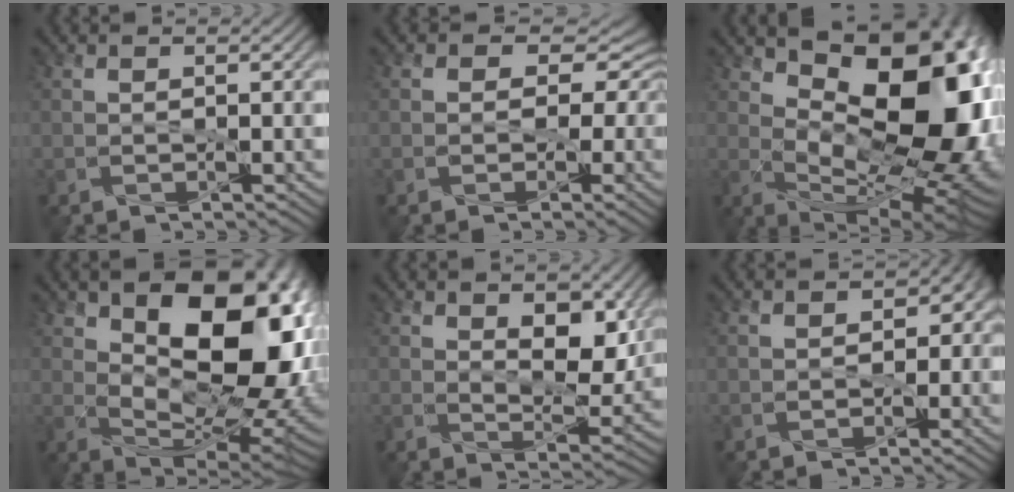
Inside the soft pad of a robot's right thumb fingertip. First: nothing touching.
{"total": 5.5, "force": [0.2, 4.6, 2.8], "torque": [-0.027, 0.009, -0.010]}
{"total": 17.2, "force": [4.4, 9.5, 13.6], "torque": [-0.186, -0.006, 0.079]}
{"total": 20.1, "force": [4.4, 12.0, 15.5], "torque": [-0.201, 0.001, 0.085]}
{"total": 7.3, "force": [2.4, 4.0, 5.6], "torque": [-0.099, -0.013, 0.039]}
{"total": 3.1, "force": [-0.6, 2.6, 1.4], "torque": [-0.005, -0.011, -0.009]}